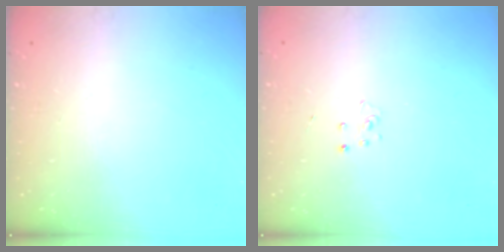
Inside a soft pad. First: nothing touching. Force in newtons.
{"total": 2.7, "press": 2.7, "slide": 0.3}